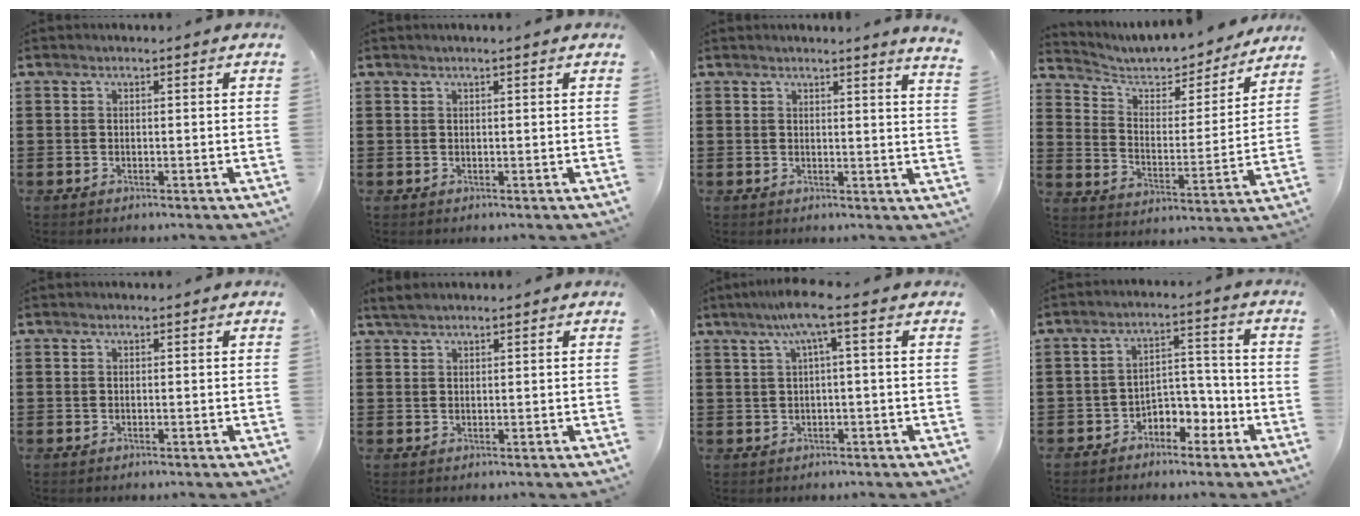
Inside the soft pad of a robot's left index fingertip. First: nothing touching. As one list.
[{"total": 0.6, "force": [0.3, -0.1, 0.4], "torque": [-0.007, -0.001, 0.007]}, {"total": 2.1, "force": [1.9, -0.8, 0.5], "torque": [-0.015, -0.009, 0.035]}, {"total": 5.7, "force": [5.1, 2.0, 1.7], "torque": [-0.052, -0.035, 0.082]}, {"total": 0.0}, {"total": 1.6, "force": [1.4, 0.3, 0.7], "torque": [-0.017, 0.002, 0.026]}, {"total": 5.4, "force": [1.8, -0.3, 5.1], "torque": [-0.102, 0.004, 0.028]}, {"total": 4.6, "force": [-3.4, 2.7, 1.7], "torque": [-0.033, 0.015, -0.066]}]